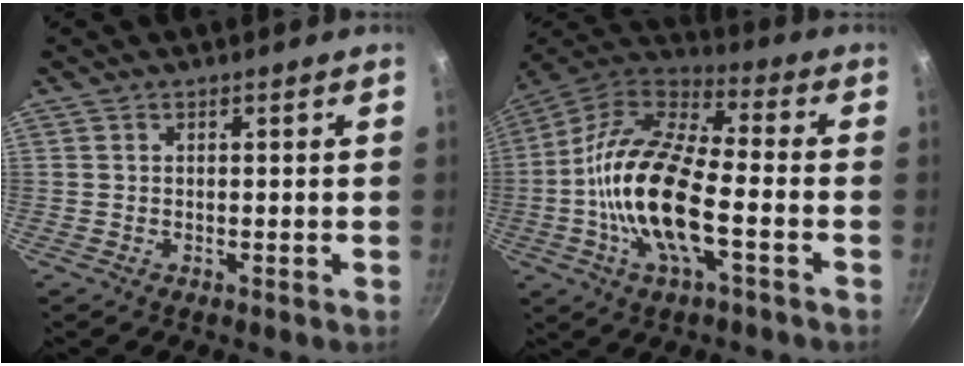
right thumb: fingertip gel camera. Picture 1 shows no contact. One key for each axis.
{"total": 19.5, "fx": -3.9, "fy": 7.8, "fz": 17.4, "tx": -0.334, "ty": 0.036, "tz": -0.094}